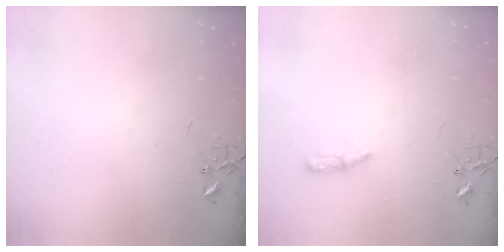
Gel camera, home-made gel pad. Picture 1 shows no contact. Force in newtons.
{"total": 4.9, "press": 4.8, "slide": 0.6}